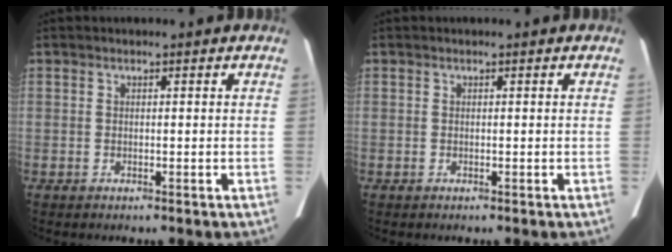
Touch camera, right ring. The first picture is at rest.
{"total": 0.0}